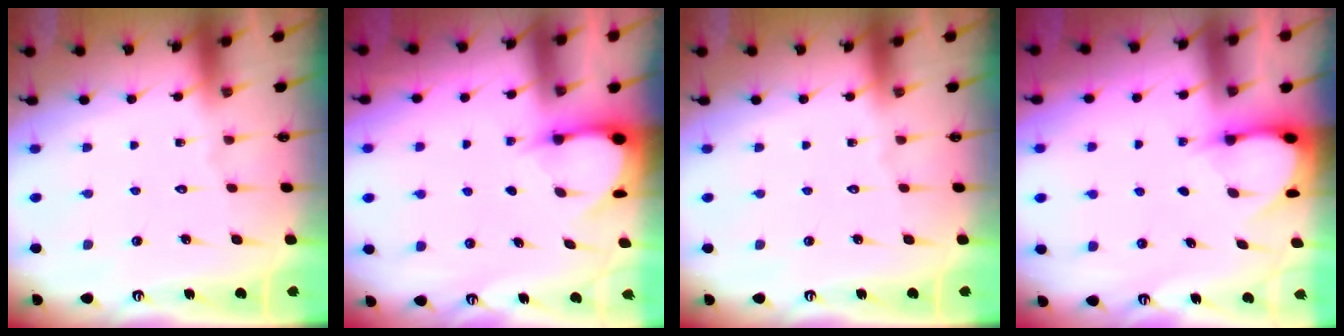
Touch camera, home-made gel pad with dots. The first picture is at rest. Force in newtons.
{"total": 3.3, "press": 3.3, "slide": 0.4}
{"total": 0.0}
{"total": 3.3, "press": 3.3, "slide": 0.4}